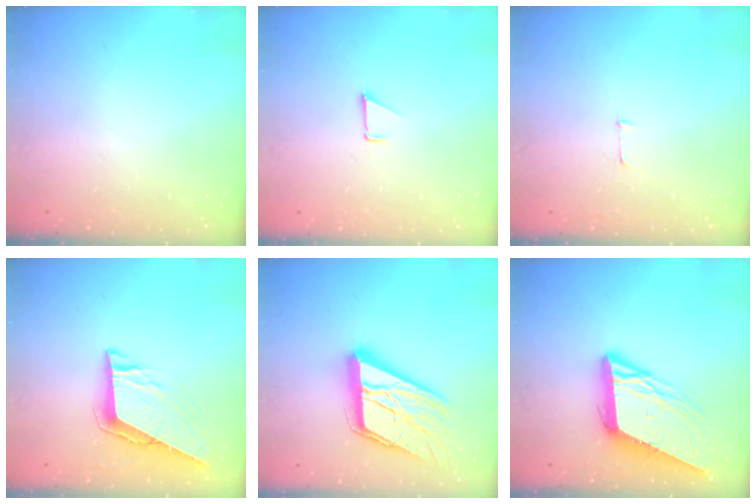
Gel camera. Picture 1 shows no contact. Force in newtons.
{"total": 0.7, "press": 0.7, "slide": 0.1}
{"total": 3.7, "press": 3.7, "slide": 0.3}
{"total": 8.4, "press": 8.4, "slide": 0.9}
{"total": 19.6, "press": 19.5, "slide": 1.9}
{"total": 11.6, "press": 11.2, "slide": 2.9}